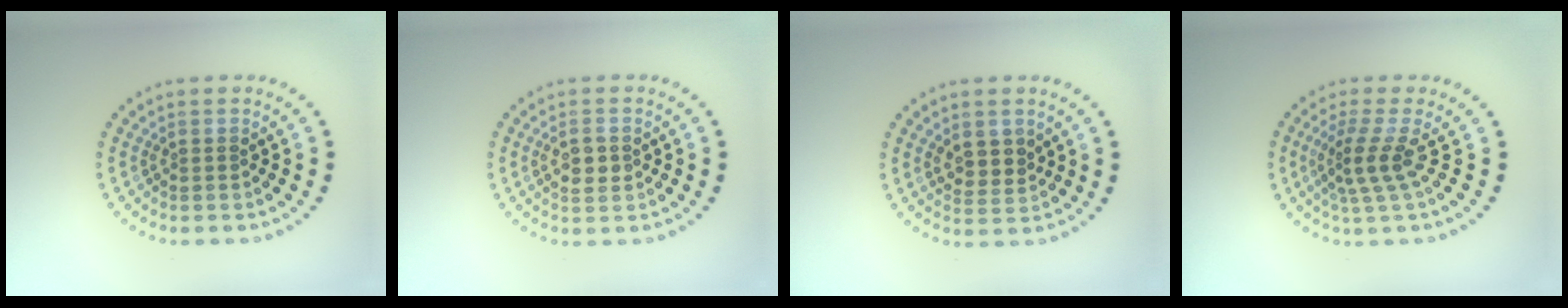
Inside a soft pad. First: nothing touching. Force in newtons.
{"total": 2.1, "press": 2.1, "slide": 0.2}
{"total": 2.2, "press": 2.0, "slide": 1.0}
{"total": 3.0, "press": 1.9, "slide": 2.3}